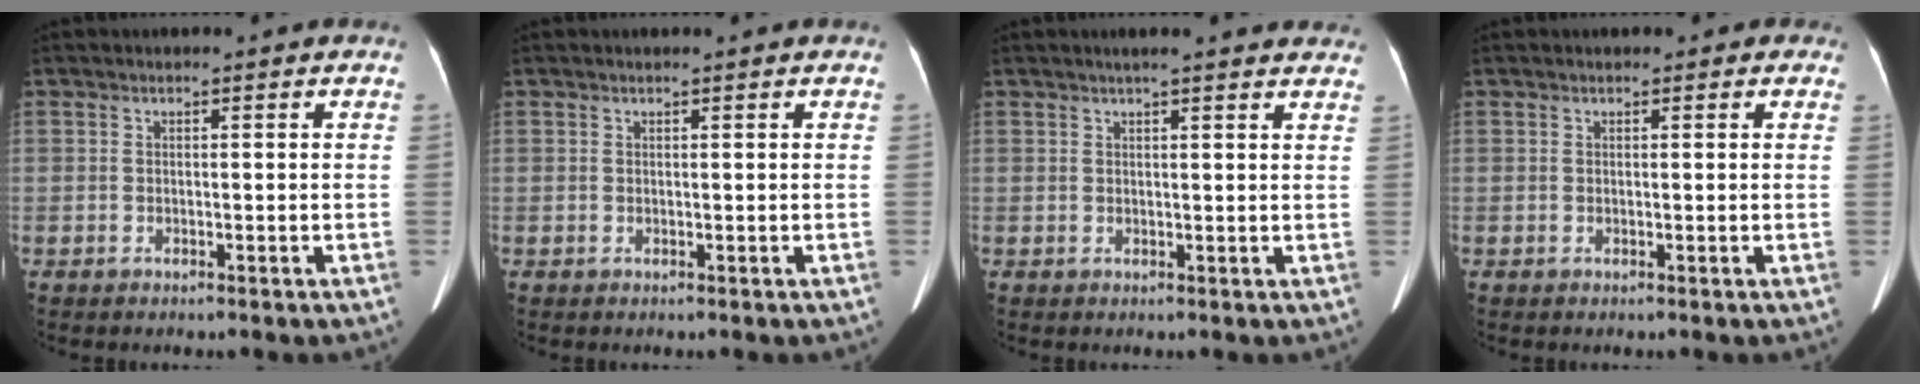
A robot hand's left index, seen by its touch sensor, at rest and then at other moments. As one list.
[{"total": 0.0}, {"total": 11.0, "force": [9.7, 1.5, 5.1], "torque": [-0.053, 0.020, 0.101]}, {"total": 1.1, "force": [0.7, 0.8, 0.3], "torque": [0.004, 0.006, 0.000]}]